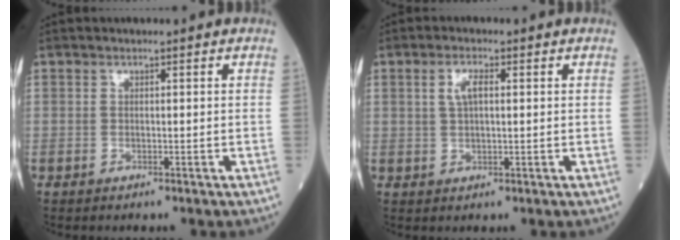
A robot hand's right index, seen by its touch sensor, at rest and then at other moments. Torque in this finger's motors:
{"motor_torque": [-0.02, 0.13, 0.05, 0.02]}